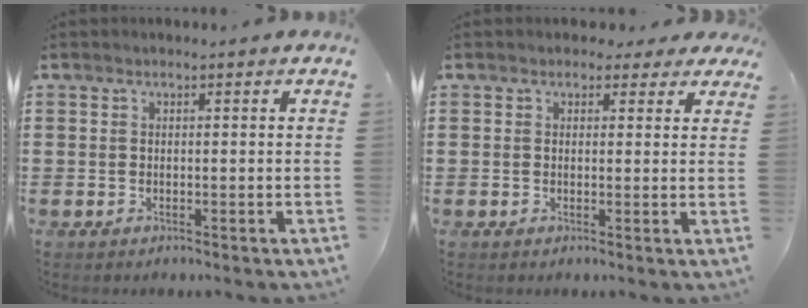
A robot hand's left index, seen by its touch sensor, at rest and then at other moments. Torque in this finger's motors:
{"motor_torque": [2.14, 0.00, 0.33, 0.00]}